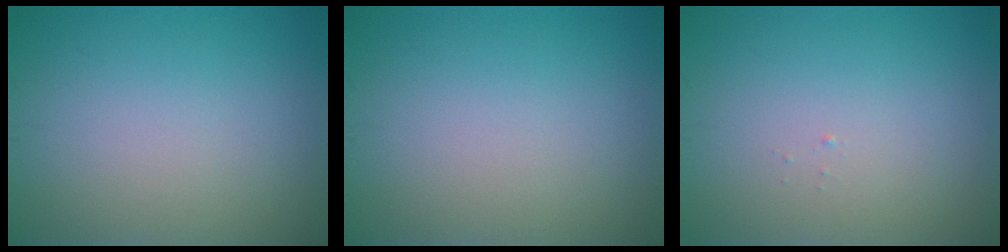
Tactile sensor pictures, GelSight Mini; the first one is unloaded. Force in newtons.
{"total": 0.0}
{"total": 0.0}